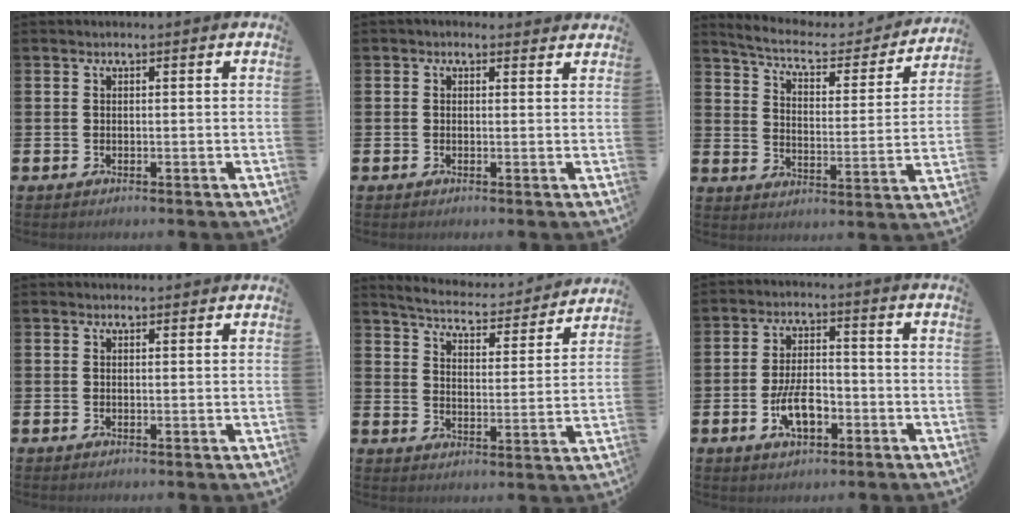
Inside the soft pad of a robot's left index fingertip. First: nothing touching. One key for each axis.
{"total": 0.8, "fx": 0.6, "fy": 0.5, "fz": 0.2, "tx": -0.003, "ty": 0.007, "tz": 0.009}
{"total": 6.9, "fx": 6.1, "fy": 1.7, "fz": 2.7, "tx": -0.075, "ty": -0.045, "tz": 0.096}
{"total": 0.5, "fx": 0.5, "fy": 0.2, "fz": 0.1, "tx": 0.008, "ty": -0.003, "tz": 0.007}
{"total": 5.6, "fx": 5.5, "fy": 0.4, "fz": 1.1, "tx": -0.046, "ty": -0.044, "tz": 0.091}
{"total": 6.0, "fx": -2.2, "fy": 2.9, "fz": 4.8, "tx": -0.086, "ty": 0.005, "tz": -0.042}